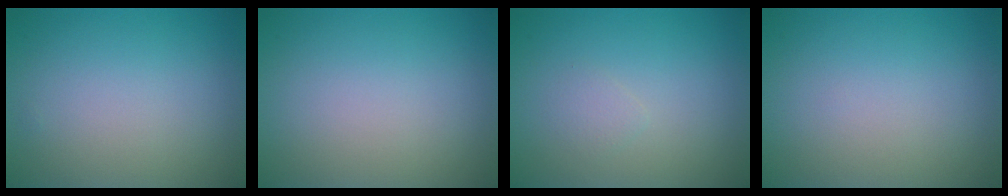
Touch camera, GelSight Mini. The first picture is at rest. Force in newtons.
{"total": 0.0}
{"total": 0.8, "press": 0.8, "slide": 0.0}
{"total": 0.0}